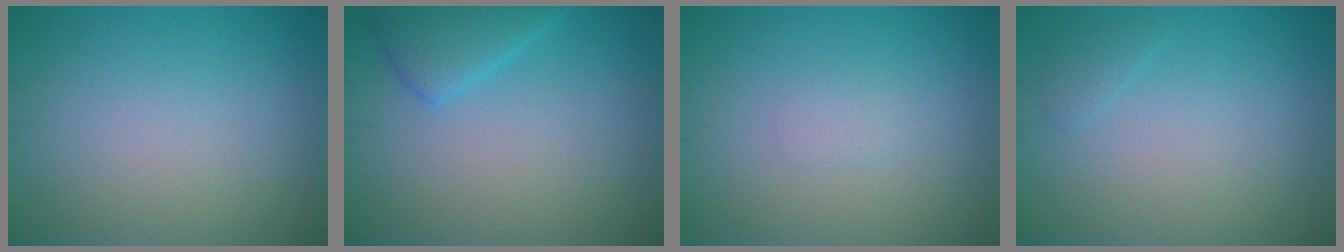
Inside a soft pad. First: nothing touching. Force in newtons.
{"total": 2.9, "press": 2.9, "slide": 0.2}
{"total": 0.8, "press": 0.8, "slide": 0.1}
{"total": 0.9, "press": 0.9, "slide": 0.1}